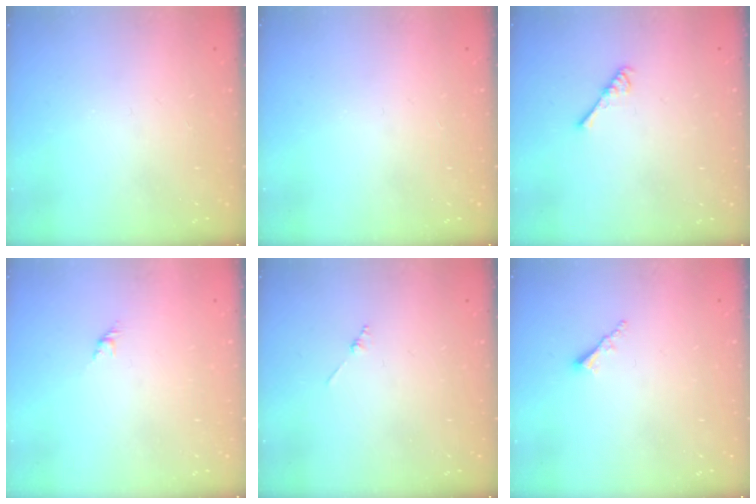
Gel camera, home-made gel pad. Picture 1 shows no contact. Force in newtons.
{"total": 0.0}
{"total": 2.6, "press": 2.6, "slide": 0.5}
{"total": 1.6, "press": 1.5, "slide": 0.7}
{"total": 0.8, "press": 0.8, "slide": 0.2}
{"total": 1.7, "press": 1.7, "slide": 0.3}